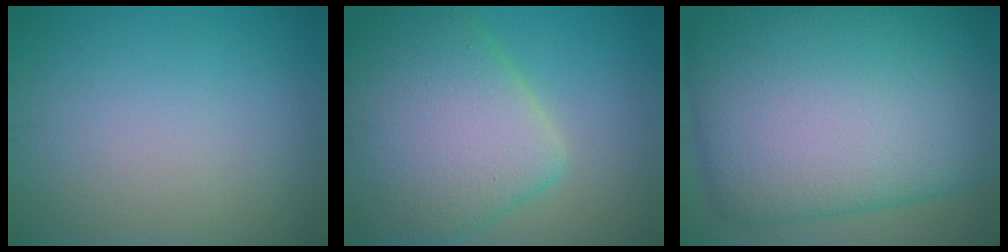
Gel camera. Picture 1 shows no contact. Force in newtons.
{"total": 9.9, "press": 9.9, "slide": 0.5}
{"total": 18.3, "press": 18.3, "slide": 0.8}